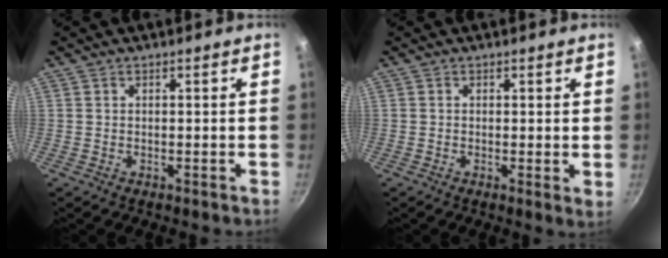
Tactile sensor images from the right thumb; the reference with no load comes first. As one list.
[{"total": 1.7, "force": [0.3, 0.5, 1.6], "torque": [-0.021, -0.007, -0.001]}]